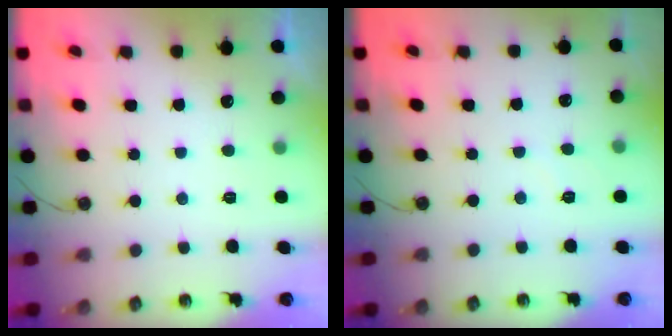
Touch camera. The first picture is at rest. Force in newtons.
{"total": 3.5, "press": 3.5, "slide": 0.5}